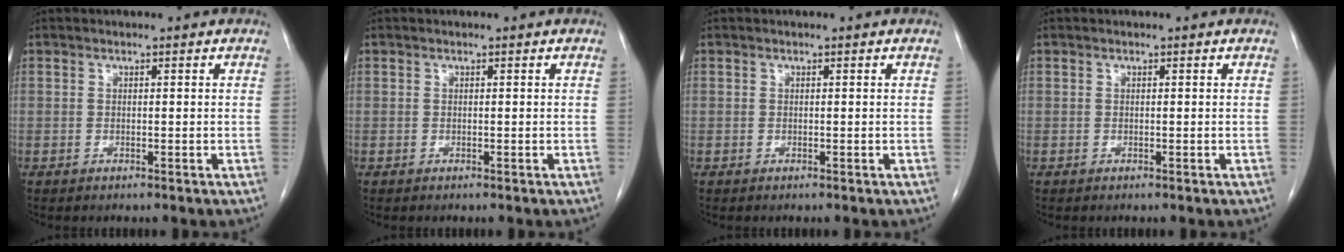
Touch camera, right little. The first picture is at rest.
{"total": 0.0}
{"total": 0.0}
{"total": 0.0}